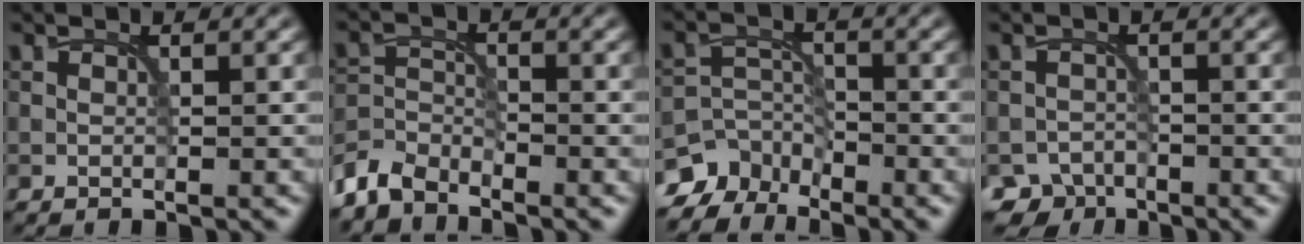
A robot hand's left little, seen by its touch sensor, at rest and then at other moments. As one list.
[{"total": 3.5, "force": [-3.3, 1.1, 0.5], "torque": [-0.010, -0.001, -0.079]}, {"total": 5.6, "force": [-4.7, 2.9, 1.0], "torque": [-0.001, -0.004, -0.083]}, {"total": 2.9, "force": [-2.4, 1.6, 0.2], "torque": [0.010, -0.003, -0.042]}]